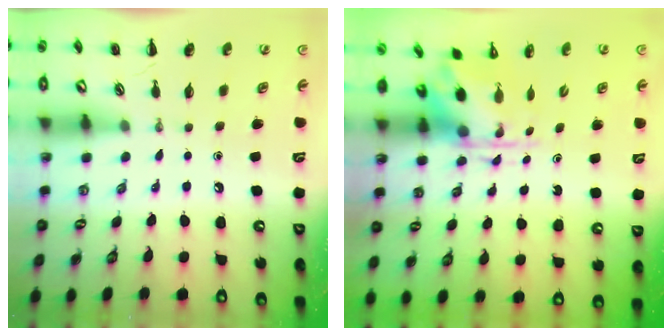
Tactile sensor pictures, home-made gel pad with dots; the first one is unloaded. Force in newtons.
{"total": 3.8, "press": 3.7, "slide": 0.9}